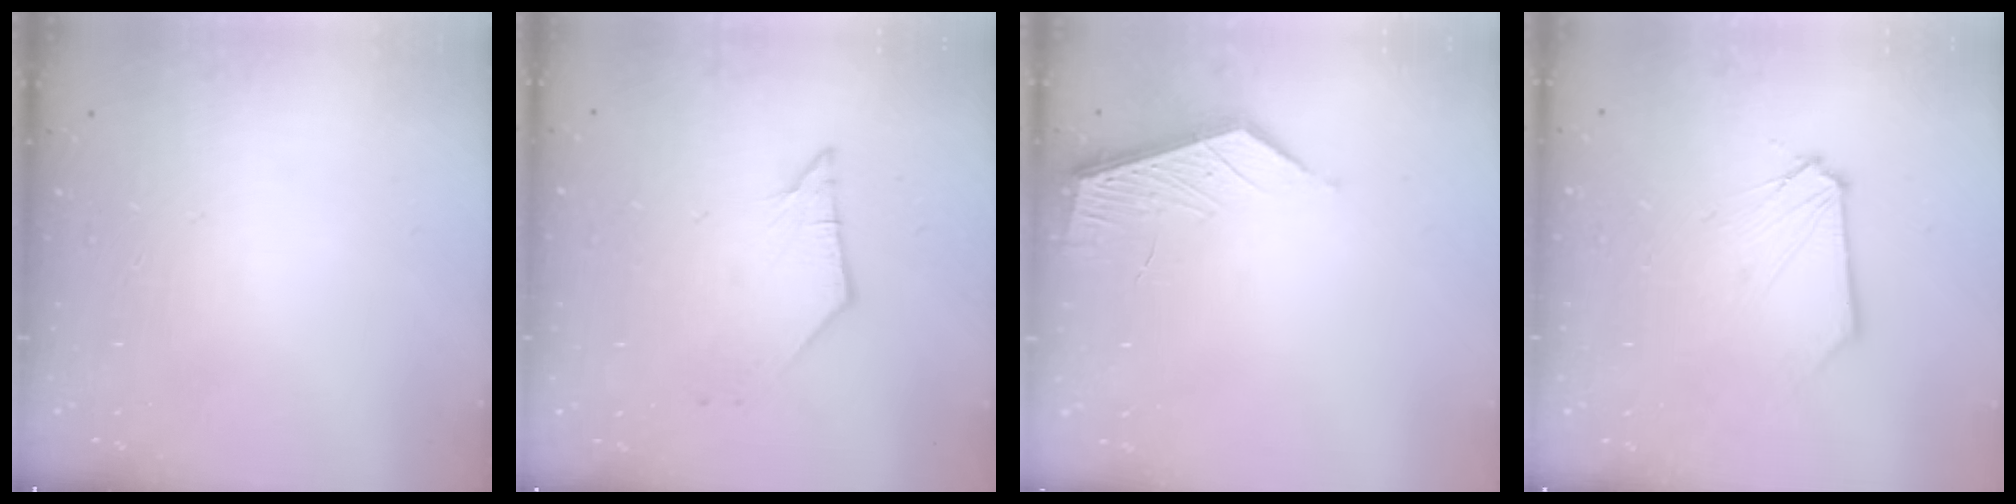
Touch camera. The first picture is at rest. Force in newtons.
{"total": 2.7, "press": 2.7, "slide": 0.2}
{"total": 5.0, "press": 5.0, "slide": 0.3}
{"total": 0.6, "press": 0.6, "slide": 0.1}